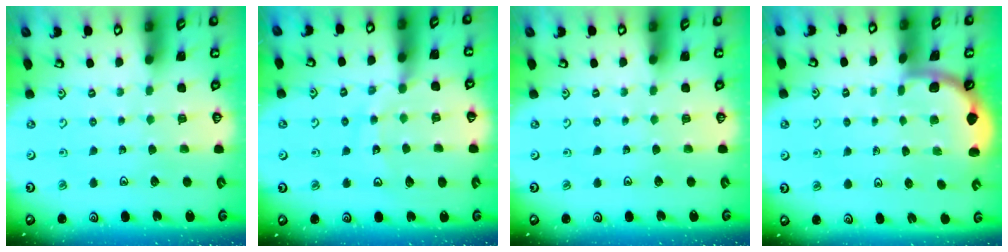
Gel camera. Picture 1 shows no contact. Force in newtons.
{"total": 12.0, "press": 11.9, "slide": 1.5}
{"total": 0.0}
{"total": 1.8, "press": 1.8, "slide": 0.0}